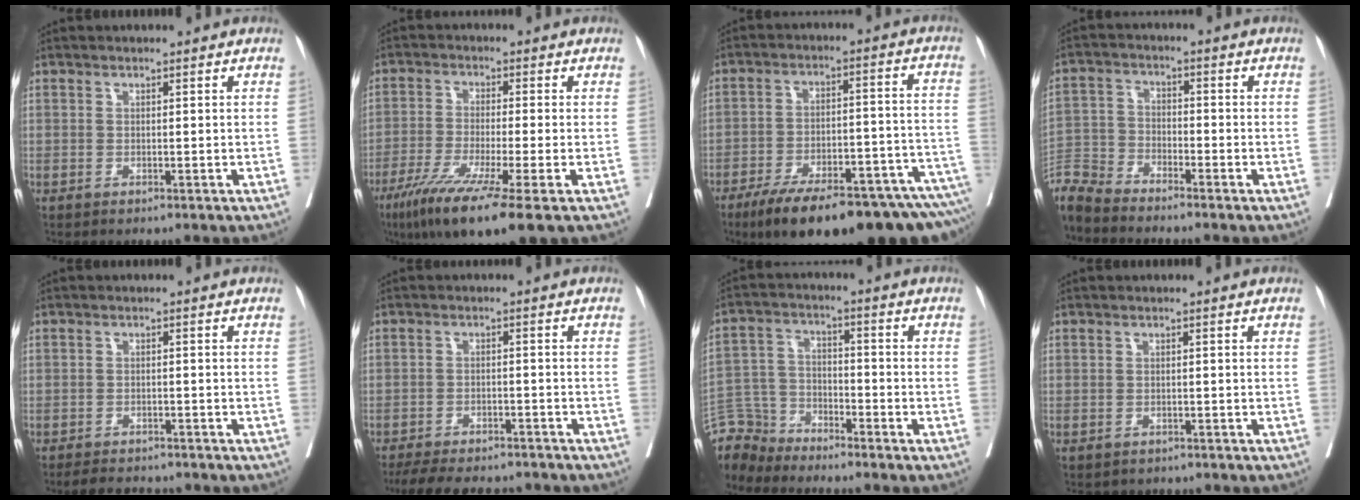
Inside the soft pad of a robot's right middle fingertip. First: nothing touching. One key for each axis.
{"total": 12.1, "fx": -7.3, "fy": -0.5, "fz": 9.7, "tx": -0.169, "ty": -0.036, "tz": -0.120}
{"total": 23.1, "fx": -18.2, "fy": 3.5, "fz": 13.8, "tx": -0.130, "ty": 0.012, "tz": -0.260}
{"total": 7.8, "fx": -7.6, "fy": 0.6, "fz": 1.3, "tx": -0.030, "ty": 0.002, "tz": -0.153}
{"total": 5.1, "fx": -4.6, "fy": 1.5, "fz": 1.4, "tx": -0.015, "ty": -0.006, "tz": -0.067}
{"total": 13.6, "fx": -11.9, "fy": 3.8, "fz": 5.3, "tx": -0.100, "ty": -0.004, "tz": -0.162}
{"total": 7.6, "fx": -7.4, "fy": 1.9, "fz": -1.0, "tx": 0.015, "ty": 0.016, "tz": -0.149}
{"total": 2.7, "fx": -2.2, "fy": 1.3, "fz": 0.8, "tx": -0.014, "ty": 0.001, "tz": -0.024}